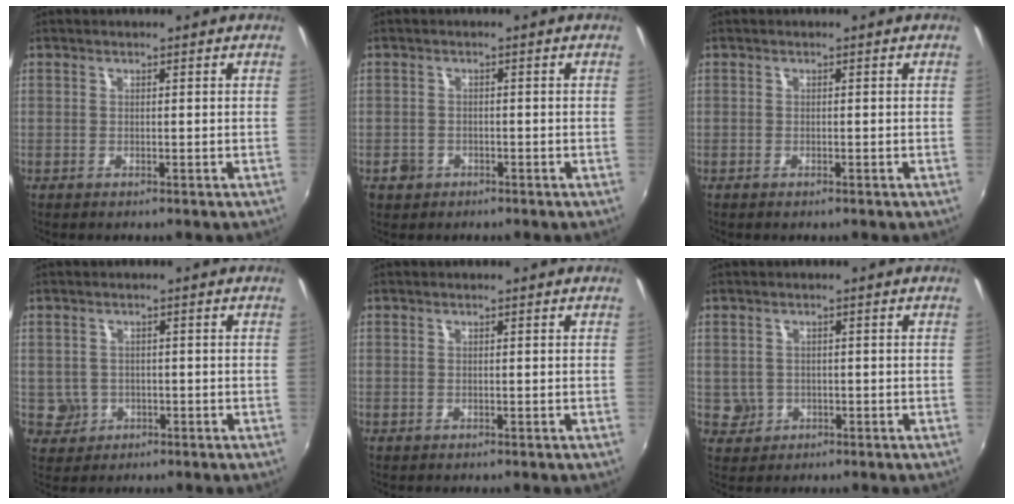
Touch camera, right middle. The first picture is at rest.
{"total": 2.6, "force": [-1.3, 2.2, 0.6], "torque": [-0.017, -0.001, -0.021]}
{"total": 0.7, "force": [-0.6, 0.2, 0.4], "torque": [-0.008, -0.001, -0.009]}
{"total": 3.8, "force": [-0.7, 3.7, 0.6], "torque": [-0.020, 0.002, -0.003]}
{"total": 0.0}
{"total": 3.0, "force": [-0.3, 2.9, 0.5], "torque": [-0.012, 0.000, 0.001]}